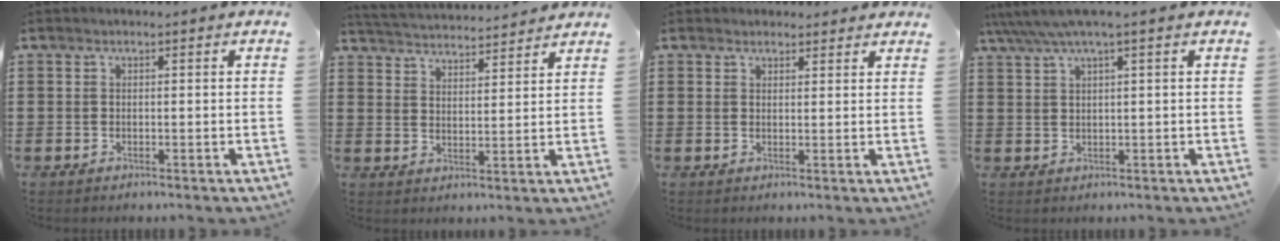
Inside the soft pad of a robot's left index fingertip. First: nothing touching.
{"total": 3.5, "force": [3.5, -0.2, -0.1], "torque": [-0.014, -0.024, 0.058]}
{"total": 2.1, "force": [2.0, 0.8, 0.0], "torque": [0.002, 0.000, 0.037]}
{"total": 3.0, "force": [1.7, -0.1, 2.5], "torque": [-0.051, 0.001, 0.030]}